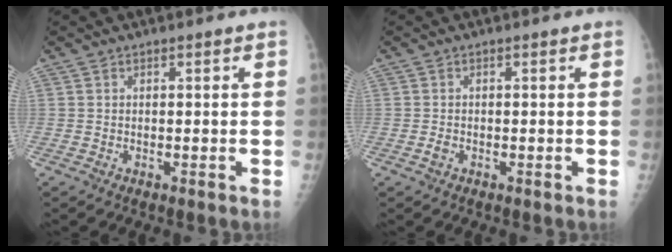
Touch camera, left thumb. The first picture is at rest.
{"total": 0.9, "force": [-0.3, 0.6, 0.6], "torque": [-0.014, -0.002, -0.006]}